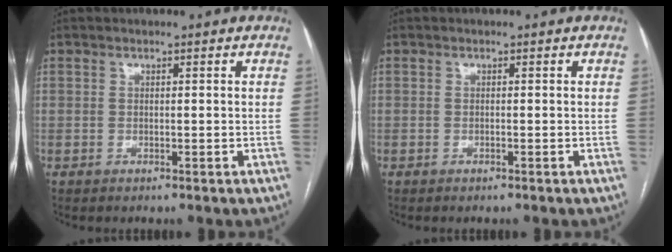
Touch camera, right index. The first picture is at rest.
{"total": 0.0}